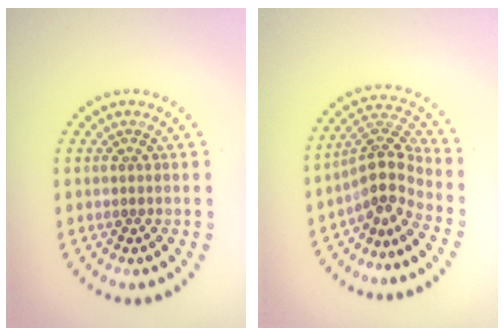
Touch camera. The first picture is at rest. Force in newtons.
{"total": 3.7, "press": 2.7, "slide": 2.5}